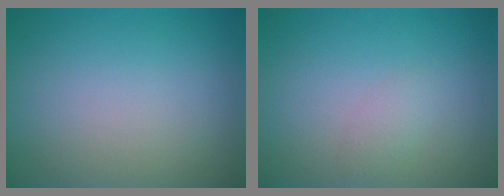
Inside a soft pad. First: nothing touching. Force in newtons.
{"total": 1.1, "press": 1.1, "slide": 0.1}